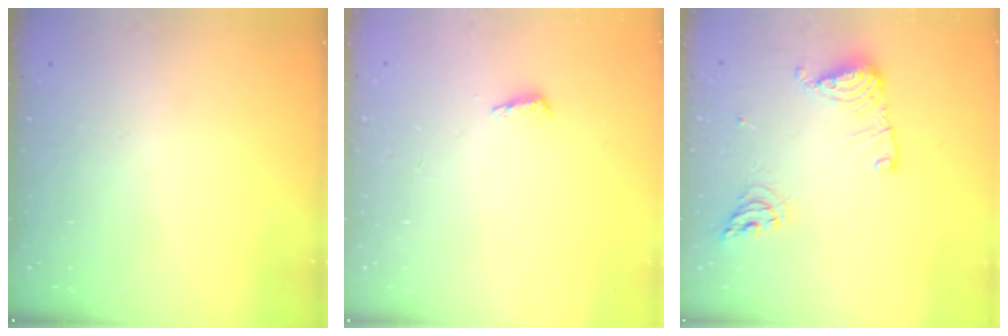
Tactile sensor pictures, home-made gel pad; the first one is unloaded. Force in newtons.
{"total": 5.6, "press": 5.5, "slide": 1.0}
{"total": 11.8, "press": 11.7, "slide": 1.4}